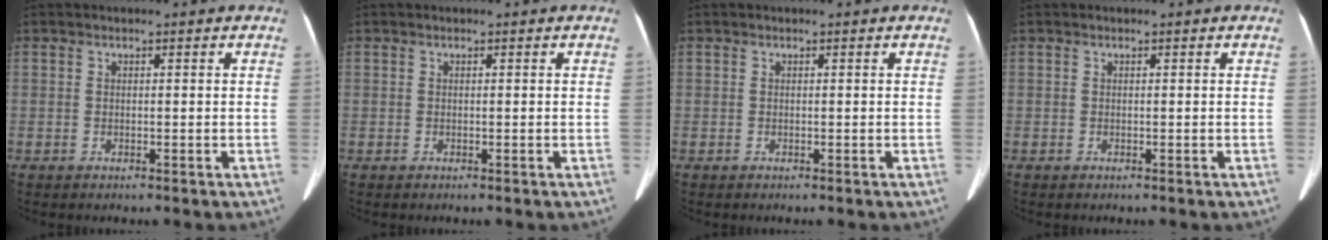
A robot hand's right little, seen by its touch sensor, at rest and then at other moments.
{"total": 0.0}
{"total": 0.0}
{"total": 0.0}